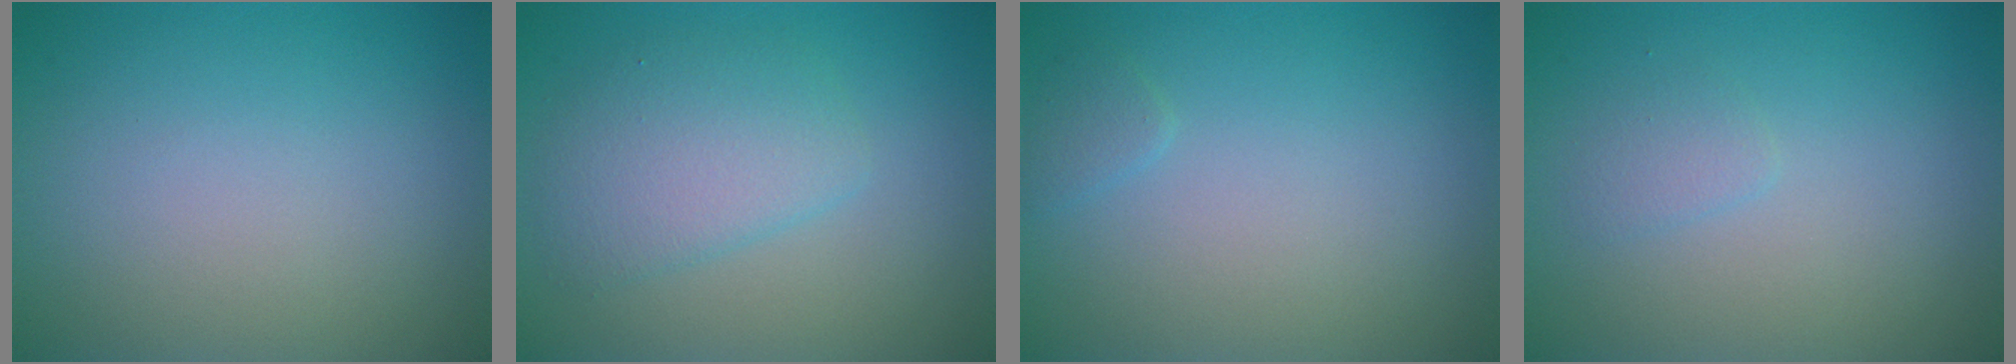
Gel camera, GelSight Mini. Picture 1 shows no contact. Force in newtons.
{"total": 3.7, "press": 3.7, "slide": 0.1}
{"total": 0.8, "press": 0.8, "slide": 0.1}
{"total": 1.0, "press": 1.0, "slide": 0.0}